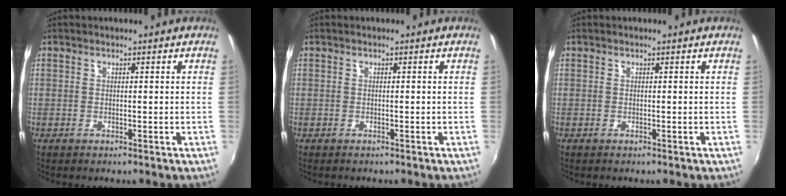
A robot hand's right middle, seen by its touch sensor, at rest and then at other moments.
{"total": 0.0}
{"total": 0.0}